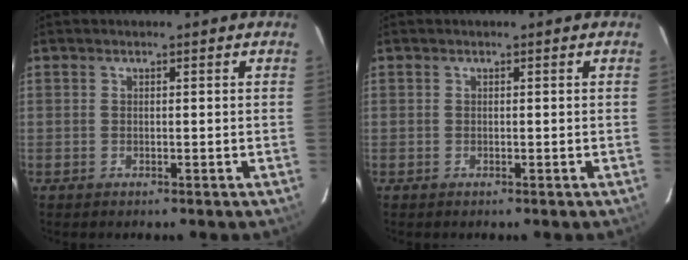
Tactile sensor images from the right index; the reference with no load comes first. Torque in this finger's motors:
{"motor_torque": [0.06, 0.06, -0.03, 0.00]}